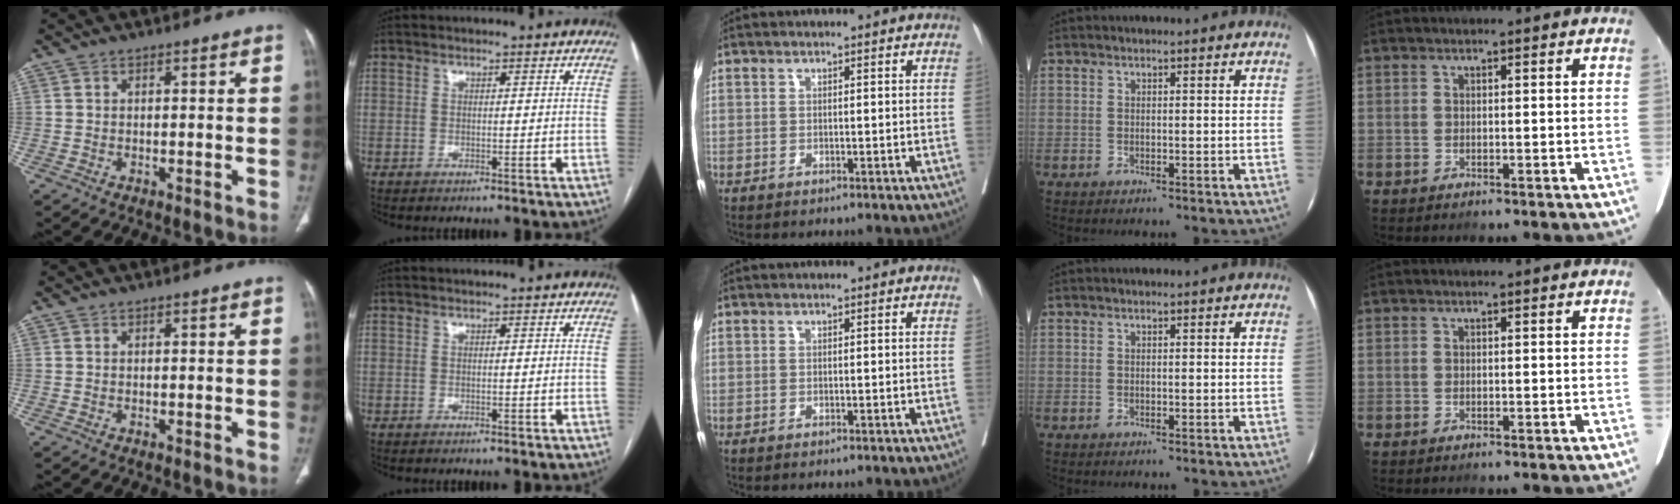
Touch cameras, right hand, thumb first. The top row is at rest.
{}